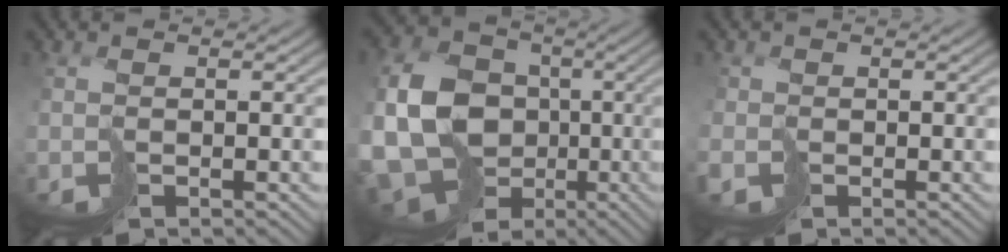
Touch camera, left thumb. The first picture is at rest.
{"total": 14.8, "force": [-1.7, 12.1, 8.3], "torque": [-0.206, -0.023, -0.019]}
{"total": 0.9, "force": [-0.4, 0.7, -0.4], "torque": [0.016, -0.003, -0.013]}